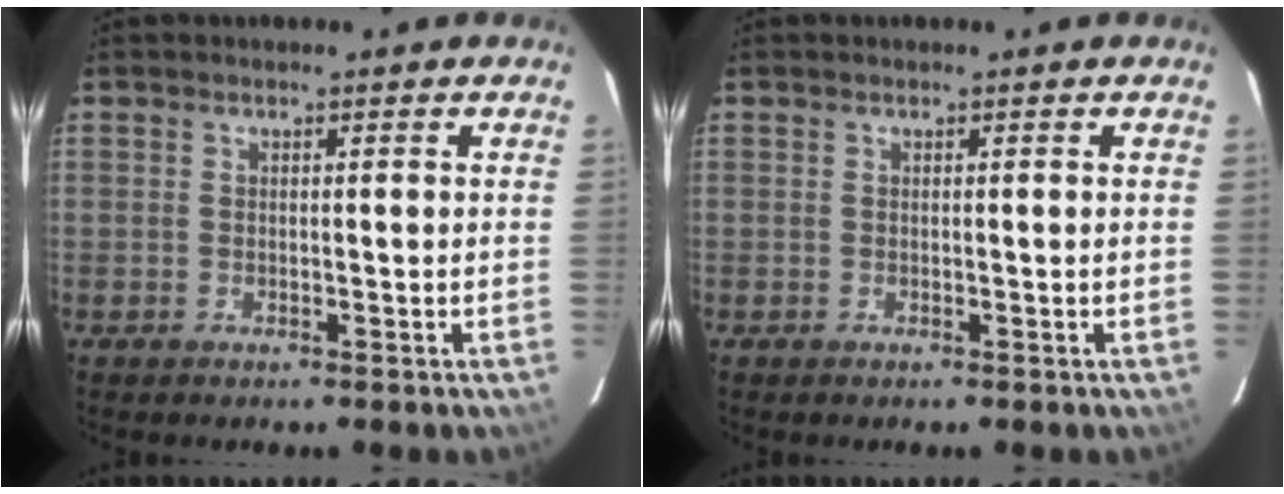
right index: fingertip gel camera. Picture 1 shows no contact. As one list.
[{"total": 0.0}]